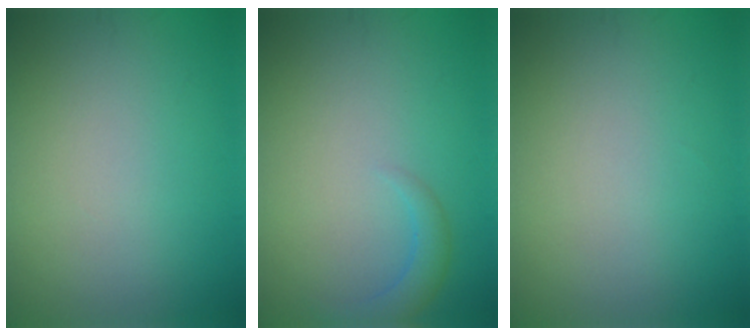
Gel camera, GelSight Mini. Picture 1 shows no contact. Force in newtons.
{"total": 2.0, "press": 1.9, "slide": 0.1}
{"total": 0.0}